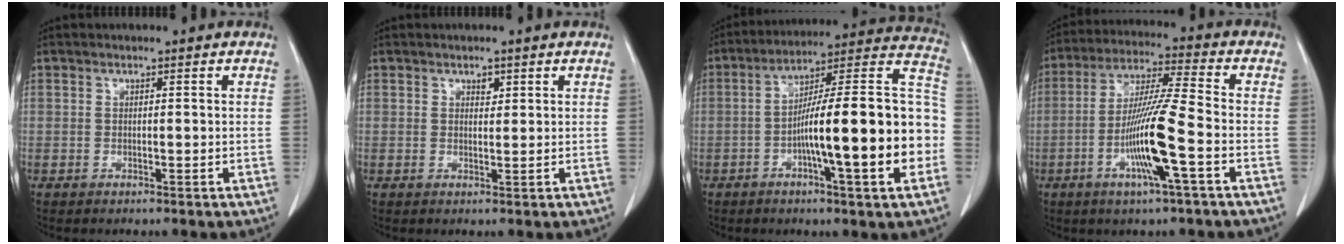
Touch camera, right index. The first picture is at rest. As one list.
[{"total": 1.4, "force": [0.9, 0.7, 0.8], "torque": [-0.009, -0.005, 0.013]}, {"total": 22.1, "force": [-4.5, 1.9, 21.5], "torque": [-0.273, 0.023, -0.069]}, {"total": 12.3, "force": [-3.9, -0.4, 11.7], "torque": [-0.229, -0.007, -0.079]}]